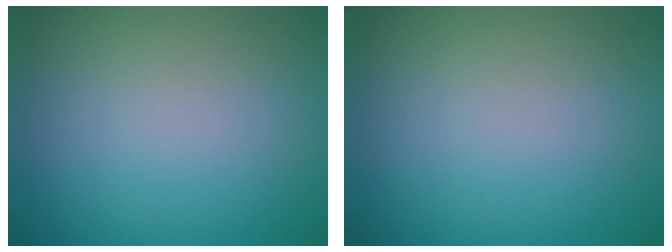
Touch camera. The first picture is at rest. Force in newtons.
{"total": 0.0}